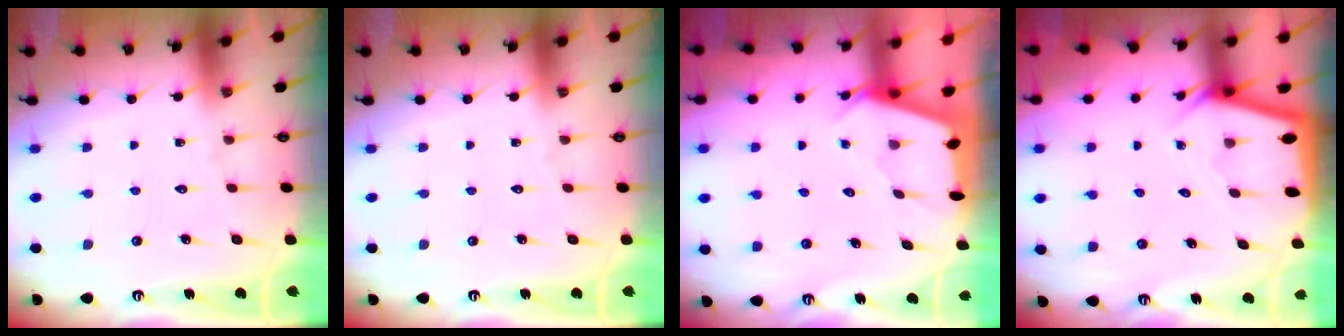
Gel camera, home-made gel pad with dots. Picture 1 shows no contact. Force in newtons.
{"total": 0.0}
{"total": 2.4, "press": 2.4, "slide": 0.2}
{"total": 2.7, "press": 2.7, "slide": 0.3}